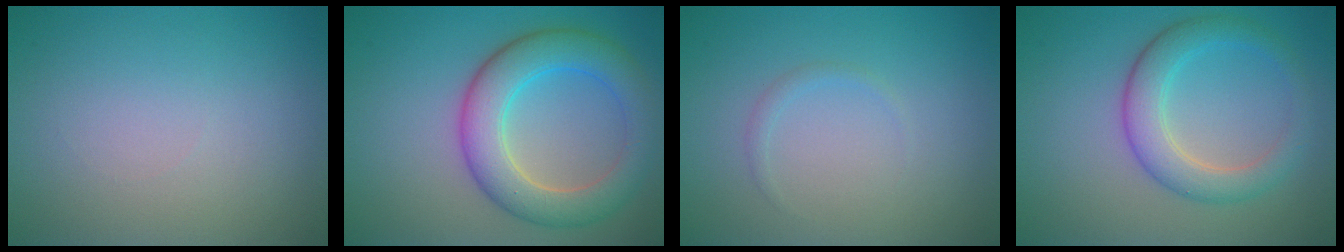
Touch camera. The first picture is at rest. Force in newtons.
{"total": 6.6, "press": 6.6, "slide": 0.2}
{"total": 0.7, "press": 0.7, "slide": 0.0}
{"total": 4.2, "press": 4.2, "slide": 0.1}